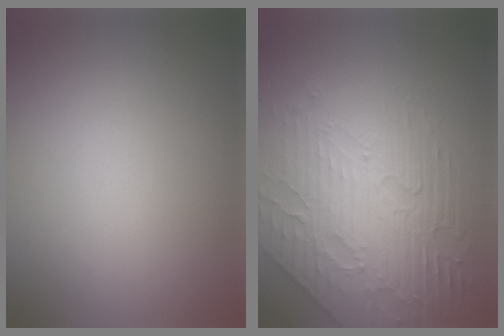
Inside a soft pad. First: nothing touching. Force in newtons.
{"total": 6.6, "press": 5.2, "slide": 4.0}